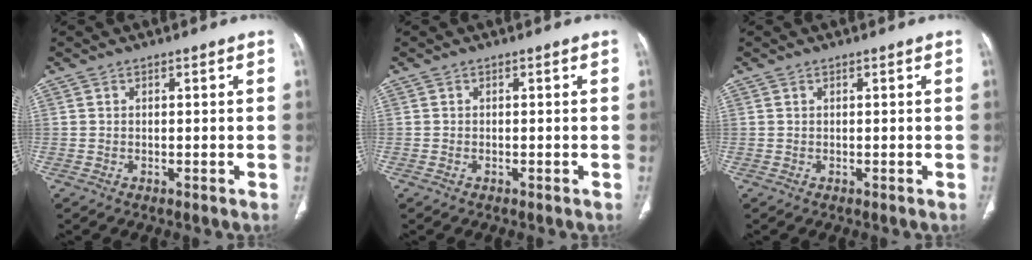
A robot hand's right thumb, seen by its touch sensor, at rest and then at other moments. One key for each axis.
{"total": 0.0}
{"total": 0.0}